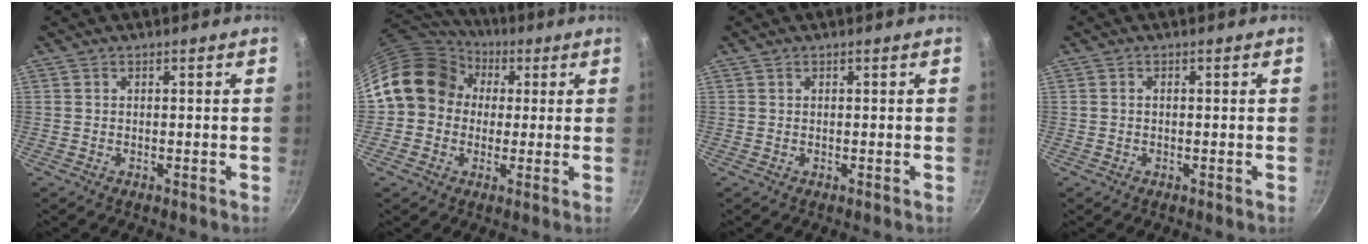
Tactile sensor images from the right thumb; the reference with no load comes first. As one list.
[{"total": 15.0, "force": [1.8, 13.1, 7.2], "torque": [-0.095, 0.038, 0.013]}, {"total": 0.0}, {"total": 0.6, "force": [-0.1, 0.4, 0.4], "torque": [-0.009, 0.005, -0.002]}]